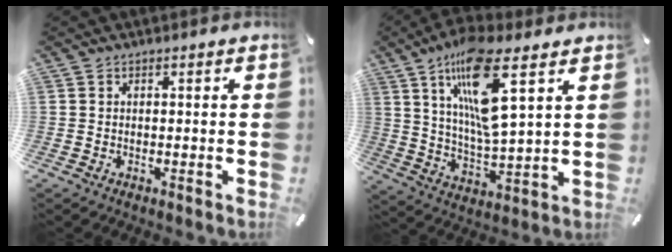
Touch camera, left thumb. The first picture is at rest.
{"total": 16.3, "force": [8.7, 4.0, 13.2], "torque": [-0.266, -0.034, 0.138]}